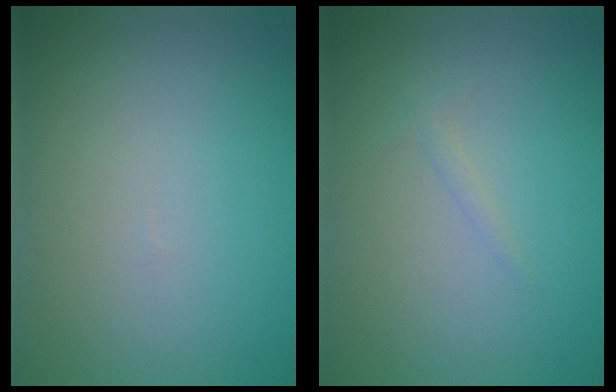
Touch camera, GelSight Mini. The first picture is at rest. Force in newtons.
{"total": 0.7, "press": 0.7, "slide": 0.1}